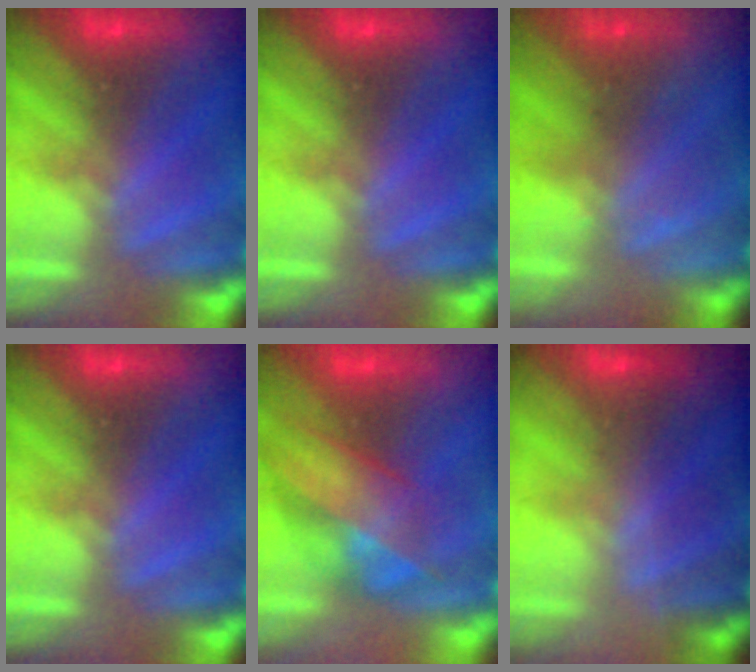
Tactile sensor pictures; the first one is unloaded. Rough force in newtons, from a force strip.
{"total": 0.0}
{"total": 2.3}
{"total": 0.0}
{"total": 3.9}
{"total": 1.8}